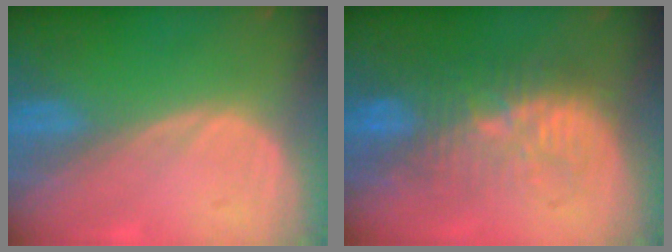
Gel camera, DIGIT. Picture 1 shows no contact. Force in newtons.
{"total": 9.6, "press": 9.0, "slide": 3.5}